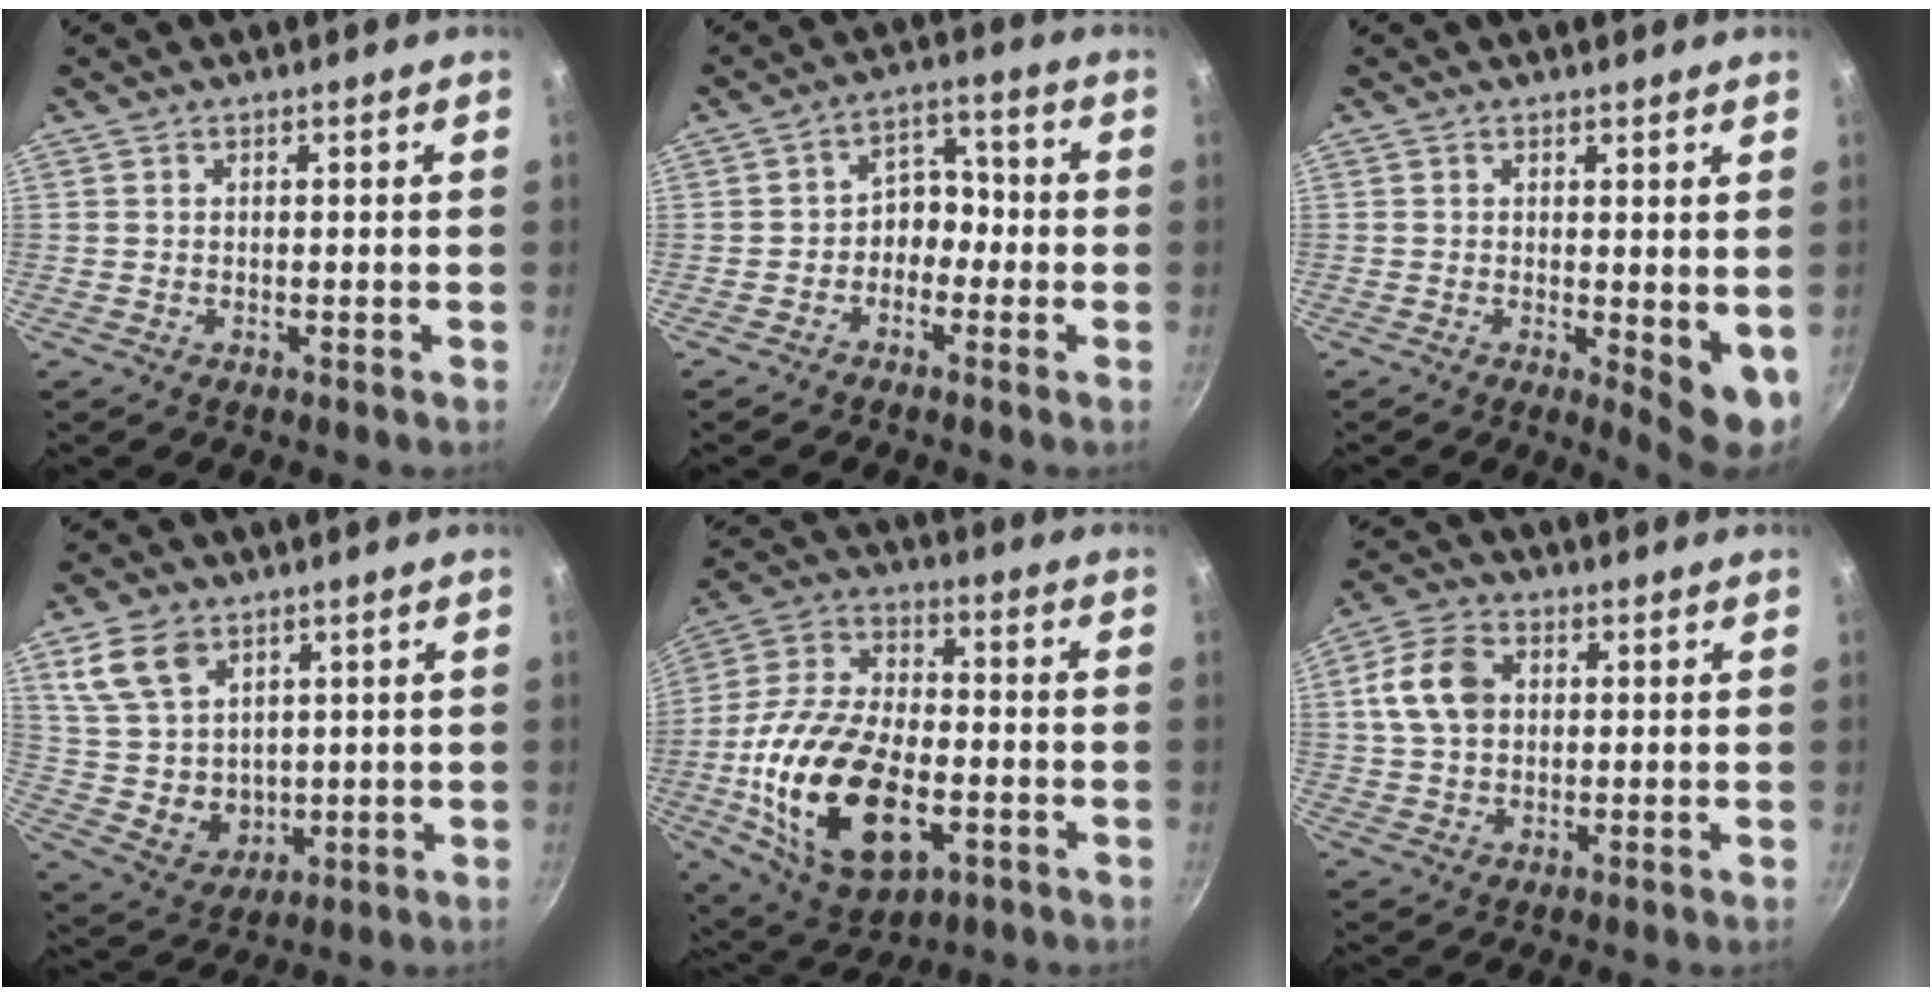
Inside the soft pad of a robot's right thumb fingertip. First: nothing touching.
{"total": 5.8, "force": [-1.8, 4.5, 3.2], "torque": [0.000, 0.037, -0.041]}
{"total": 6.2, "force": [0.1, 2.4, 5.7], "torque": [-0.067, -0.010, 0.006]}
{"total": 12.5, "force": [5.2, 9.4, 6.5], "torque": [-0.093, -0.021, 0.119]}
{"total": 24.5, "force": [-6.0, 13.9, 19.3], "torque": [-0.360, 0.022, -0.103]}
{"total": 9.6, "force": [1.6, 7.1, 6.2], "torque": [-0.106, 0.012, 0.020]}